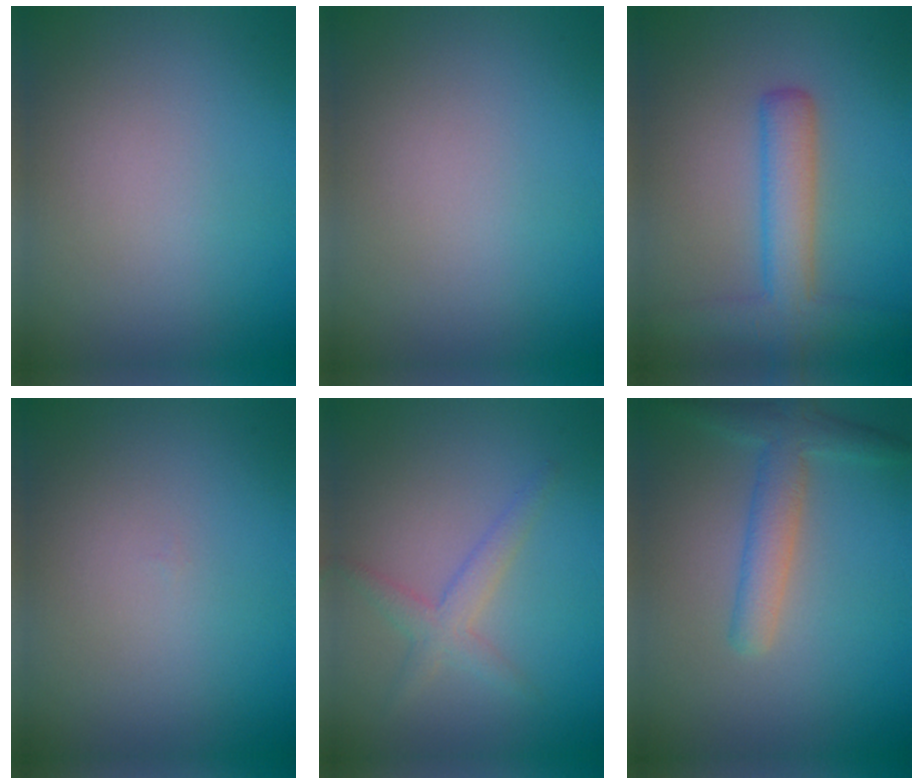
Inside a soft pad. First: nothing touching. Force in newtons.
{"total": 0.0}
{"total": 4.4, "press": 4.4, "slide": 0.1}
{"total": 0.0}
{"total": 2.2, "press": 2.2, "slide": 0.1}
{"total": 3.3, "press": 3.3, "slide": 0.2}